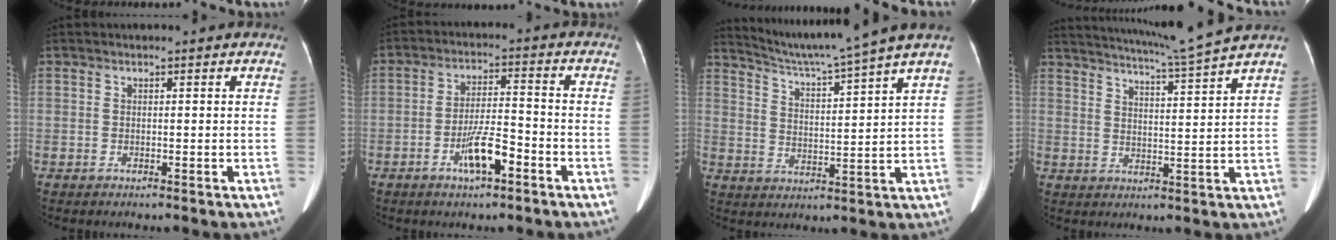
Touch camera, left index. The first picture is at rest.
{"total": 6.7, "force": [-3.5, 1.5, 5.5], "torque": [-0.112, 0.003, -0.059]}
{"total": 12.1, "force": [10.5, -2.7, 5.4], "torque": [-0.096, -0.015, 0.163]}
{"total": 10.6, "force": [9.4, -2.9, 3.9], "torque": [-0.072, -0.028, 0.141]}